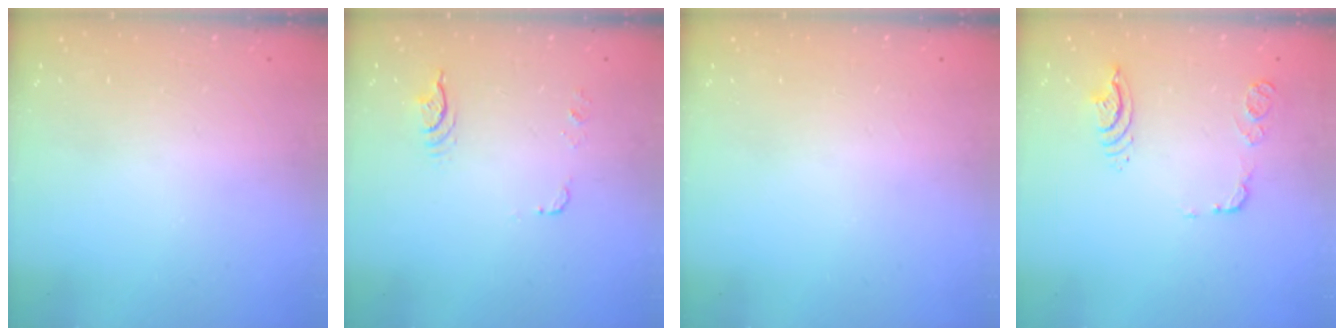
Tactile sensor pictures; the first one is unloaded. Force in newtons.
{"total": 14.8, "press": 7.2, "slide": 12.9}
{"total": 5.0, "press": 5.0, "slide": 0.5}
{"total": 10.8, "press": 10.7, "slide": 1.4}